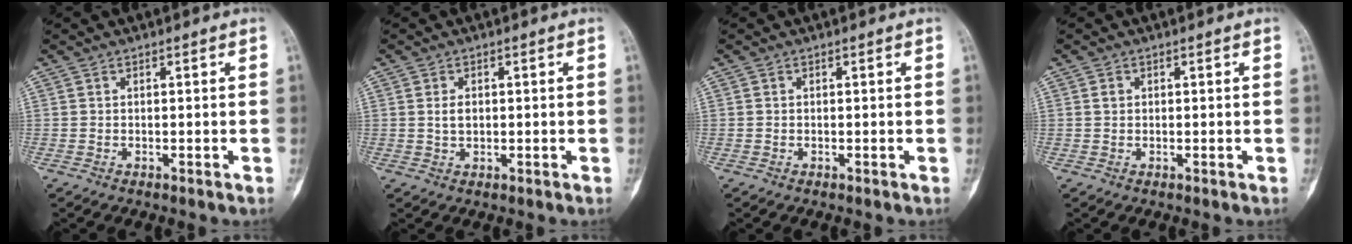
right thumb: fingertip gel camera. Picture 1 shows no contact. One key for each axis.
{"total": 2.2, "fx": 0.3, "fy": 1.5, "fz": 1.7, "tx": -0.028, "ty": 0.001, "tz": 0.008}
{"total": 0.0}
{"total": 1.0, "fx": 0.2, "fy": 0.8, "fz": 0.5, "tx": -0.008, "ty": 0.002, "tz": 0.004}